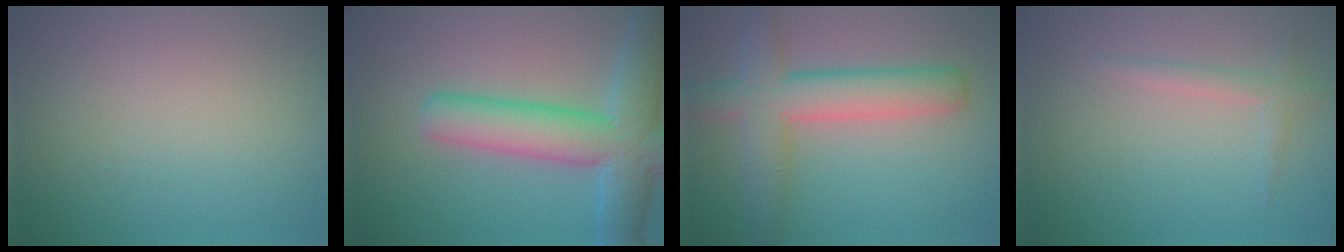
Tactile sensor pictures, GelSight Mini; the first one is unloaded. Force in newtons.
{"total": 8.2, "press": 8.2, "slide": 0.4}
{"total": 6.1, "press": 6.1, "slide": 0.3}
{"total": 1.4, "press": 1.4, "slide": 0.1}